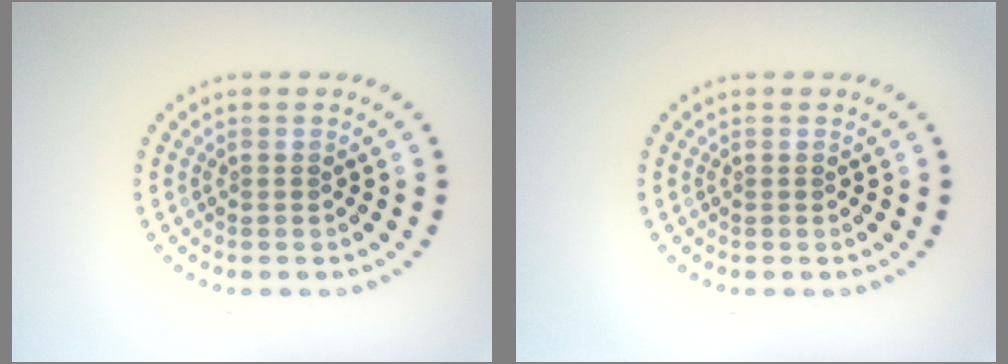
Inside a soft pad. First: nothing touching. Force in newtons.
{"total": 0.0}